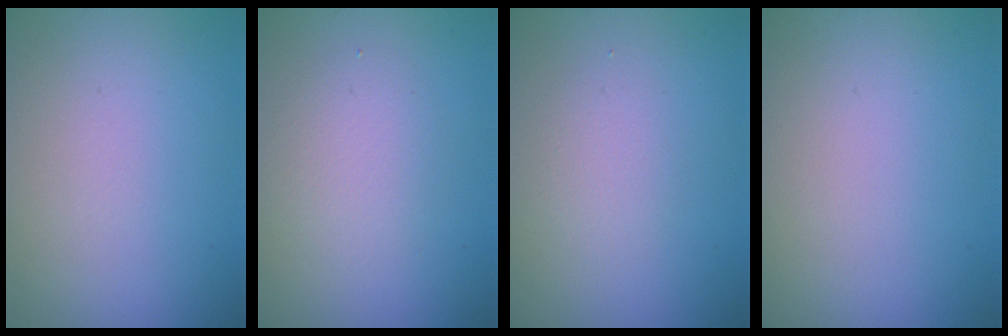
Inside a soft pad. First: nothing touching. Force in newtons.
{"total": 2.5, "press": 2.5, "slide": 0.2}
{"total": 1.6, "press": 1.6, "slide": 0.1}
{"total": 0.0}